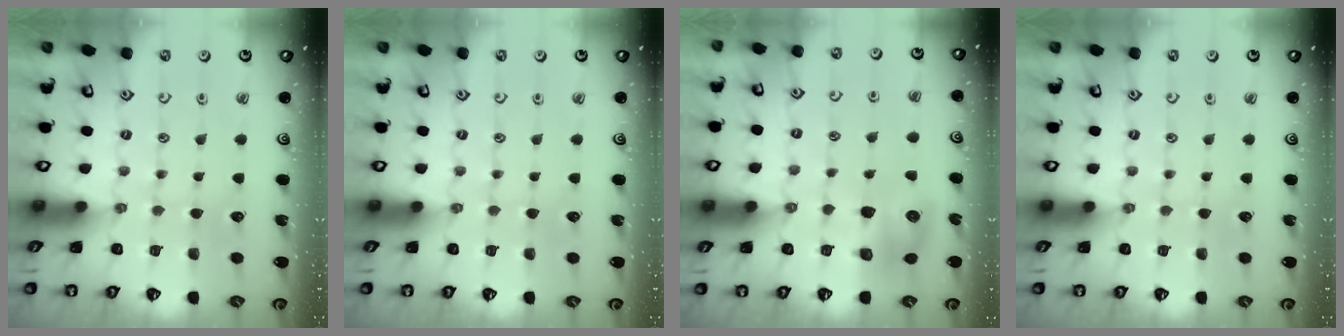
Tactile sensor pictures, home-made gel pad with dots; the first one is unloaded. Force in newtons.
{"total": 0.0}
{"total": 8.5, "press": 8.4, "slide": 1.0}
{"total": 0.0}